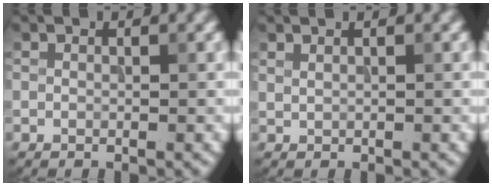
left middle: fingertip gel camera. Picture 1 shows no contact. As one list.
[{"total": 0.8, "force": [0.6, 0.3, 0.4], "torque": [-0.007, -0.003, 0.007]}]